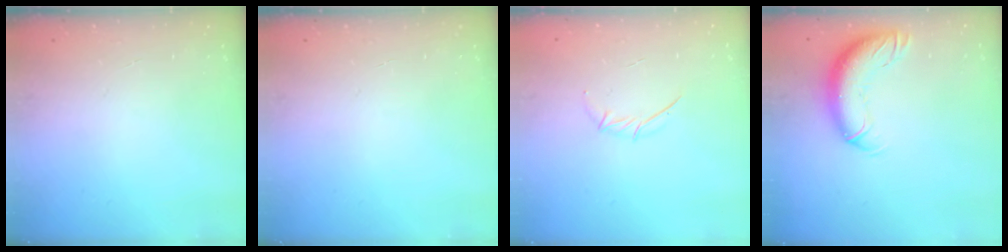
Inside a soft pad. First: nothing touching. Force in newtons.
{"total": 0.0}
{"total": 4.0, "press": 4.0, "slide": 0.7}
{"total": 13.1, "press": 12.8, "slide": 2.9}